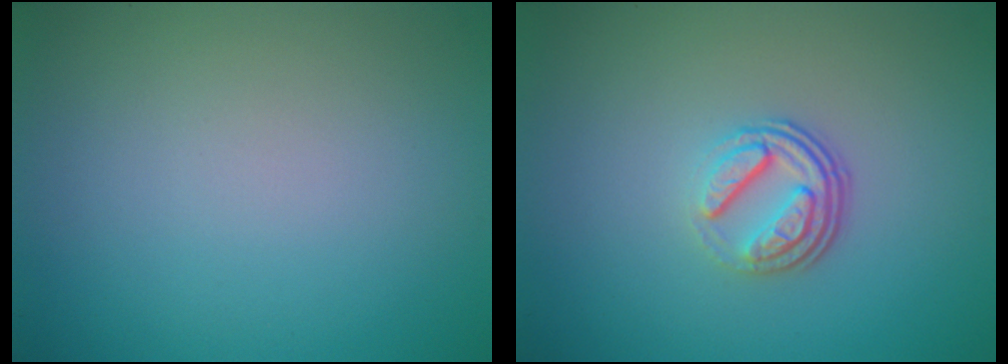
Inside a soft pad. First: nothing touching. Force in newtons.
{"total": 3.7, "press": 2.5, "slide": 2.7}